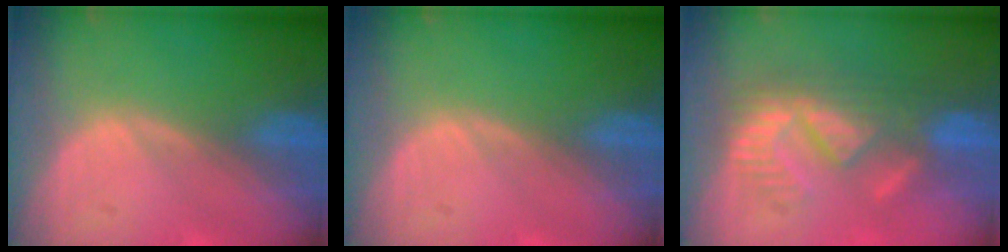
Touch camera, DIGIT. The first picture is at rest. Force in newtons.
{"total": 0.0}
{"total": 8.3, "press": 8.0, "slide": 2.1}